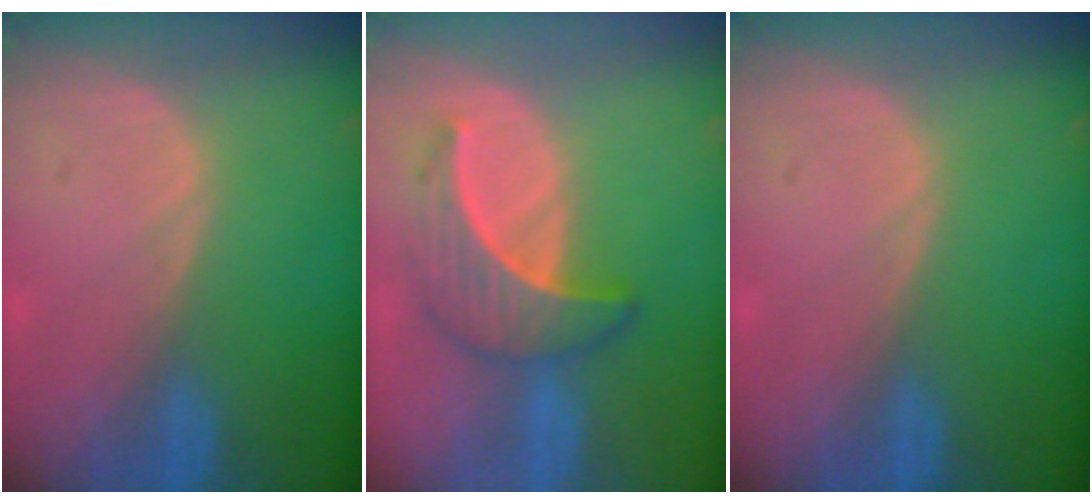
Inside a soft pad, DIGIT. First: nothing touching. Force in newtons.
{"total": 7.0, "press": 6.2, "slide": 3.1}
{"total": 0.0}